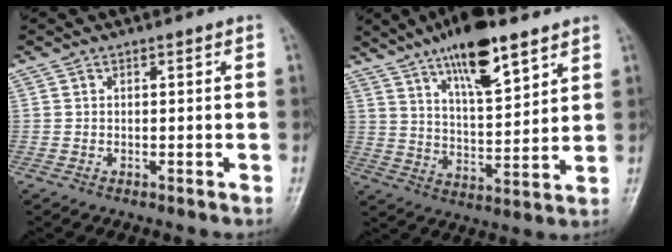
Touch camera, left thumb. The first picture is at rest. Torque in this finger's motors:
{"motor_torque": [2.63, 2.38, 0.95, -1.52, 0.44]}